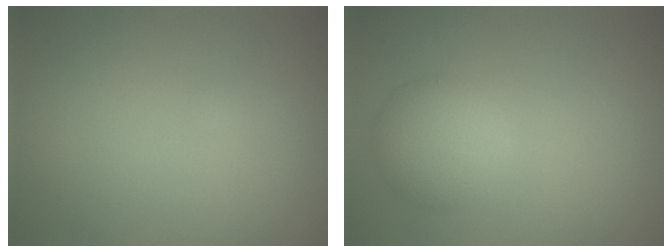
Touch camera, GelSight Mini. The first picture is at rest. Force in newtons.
{"total": 3.7, "press": 3.7, "slide": 0.3}